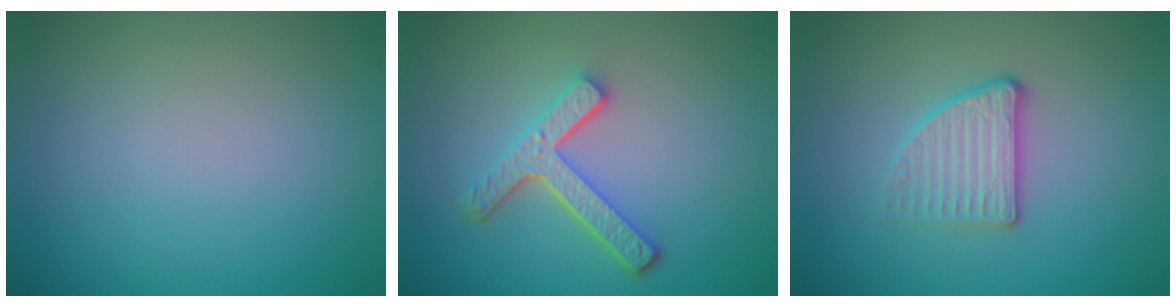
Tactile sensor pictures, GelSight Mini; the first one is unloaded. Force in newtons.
{"total": 4.3, "press": 3.3, "slide": 2.8}
{"total": 2.8, "press": 2.5, "slide": 1.2}